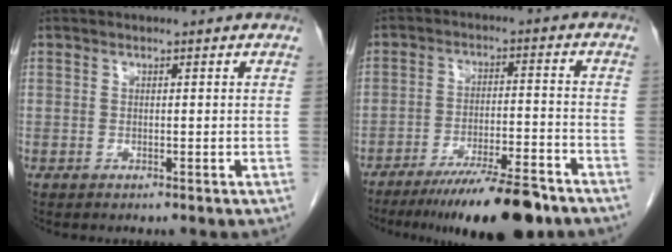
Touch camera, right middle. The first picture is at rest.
{"total": 13.6, "force": [-10.6, 1.6, 8.4], "torque": [-0.122, -0.015, -0.171]}